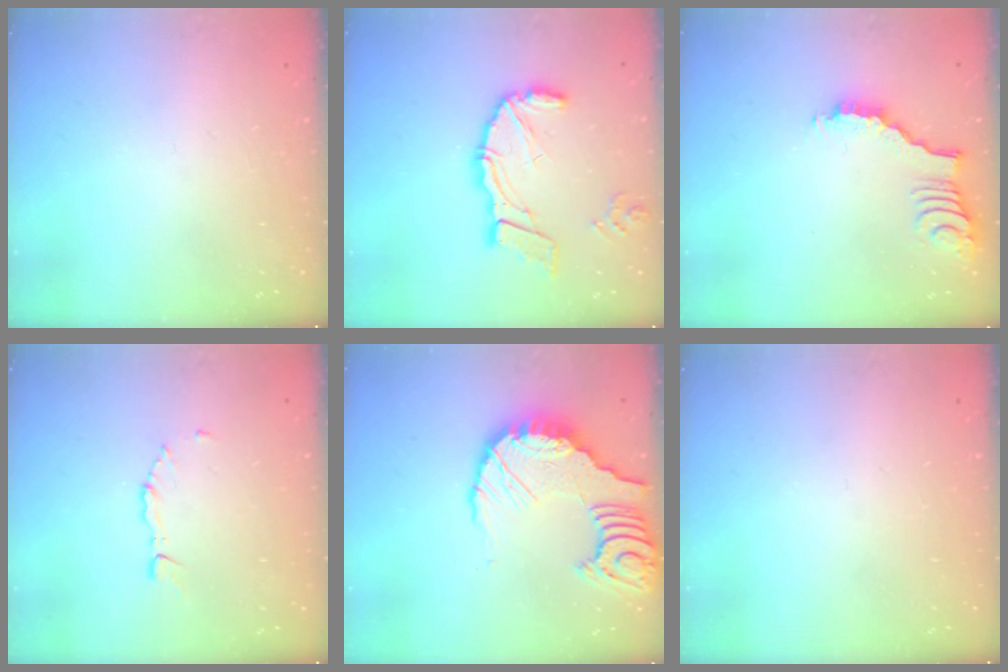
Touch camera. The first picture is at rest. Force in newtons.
{"total": 13.8, "press": 13.7, "slide": 1.9}
{"total": 2.6, "press": 2.6, "slide": 0.4}
{"total": 4.5, "press": 4.5, "slide": 0.4}
{"total": 16.5, "press": 16.4, "slide": 1.9}
{"total": 1.6, "press": 1.5, "slide": 0.5}